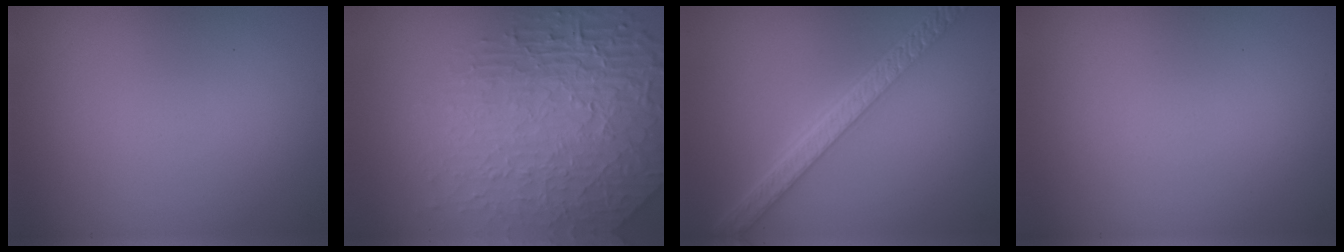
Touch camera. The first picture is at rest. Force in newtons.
{"total": 8.7, "press": 5.9, "slide": 6.4}
{"total": 5.5, "press": 4.3, "slide": 3.4}
{"total": 0.0}